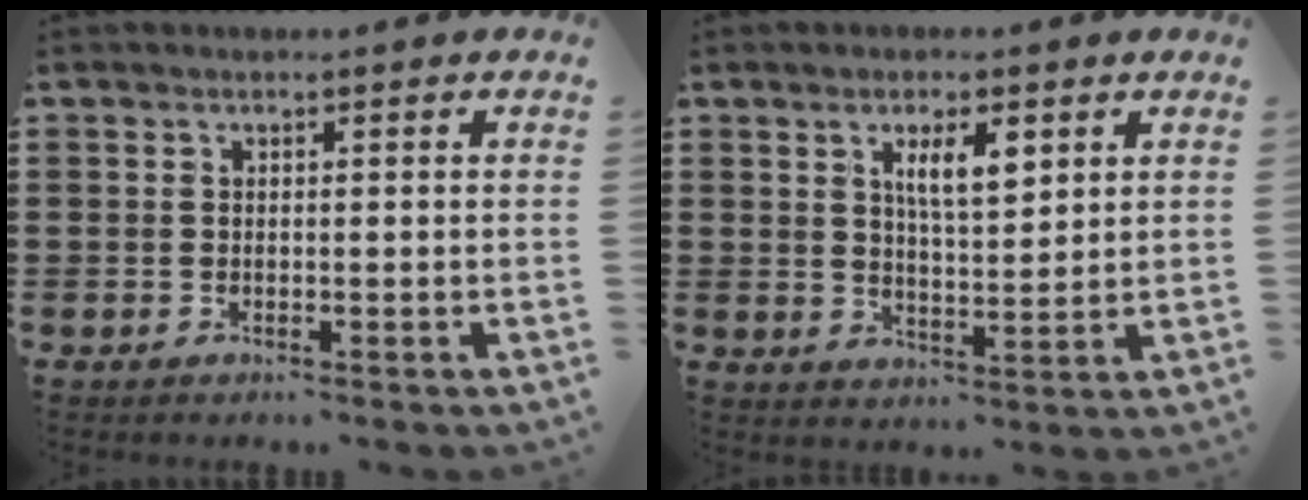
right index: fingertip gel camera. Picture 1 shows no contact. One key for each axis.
{"total": 5.5, "fx": 2.5, "fy": 1.8, "fz": 4.6, "tx": -0.080, "ty": 0.001, "tz": 0.038}